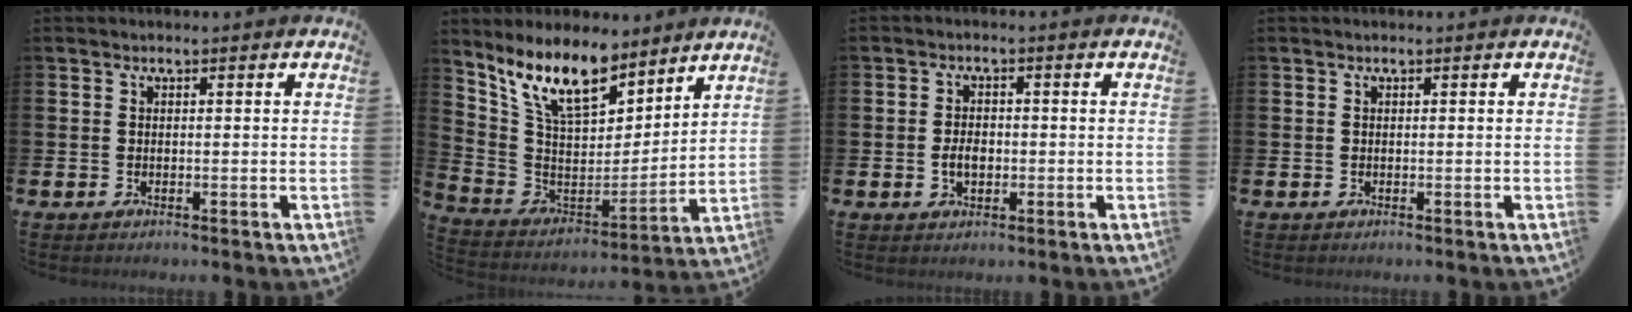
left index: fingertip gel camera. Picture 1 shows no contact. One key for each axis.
{"total": 11.3, "fx": 9.3, "fy": 4.2, "fz": 4.7, "tx": -0.130, "ty": -0.049, "tz": 0.172}
{"total": 2.8, "fx": -0.6, "fy": 1.8, "fz": 2.0, "tx": -0.028, "ty": -0.001, "tz": -0.014}
{"total": 0.0}